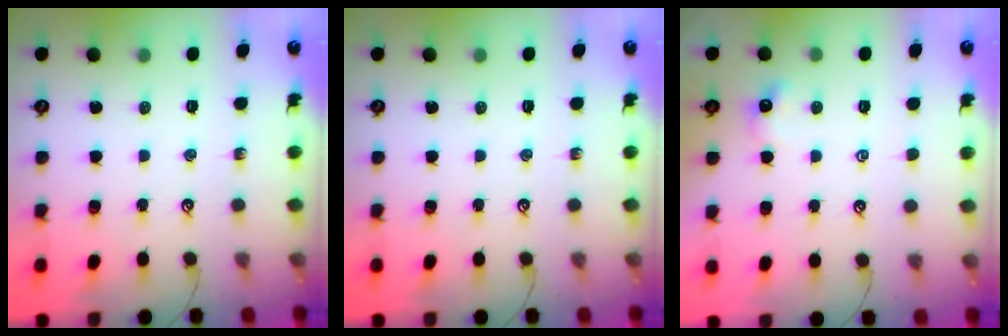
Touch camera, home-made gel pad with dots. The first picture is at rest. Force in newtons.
{"total": 0.0}
{"total": 1.3, "press": 1.2, "slide": 0.4}